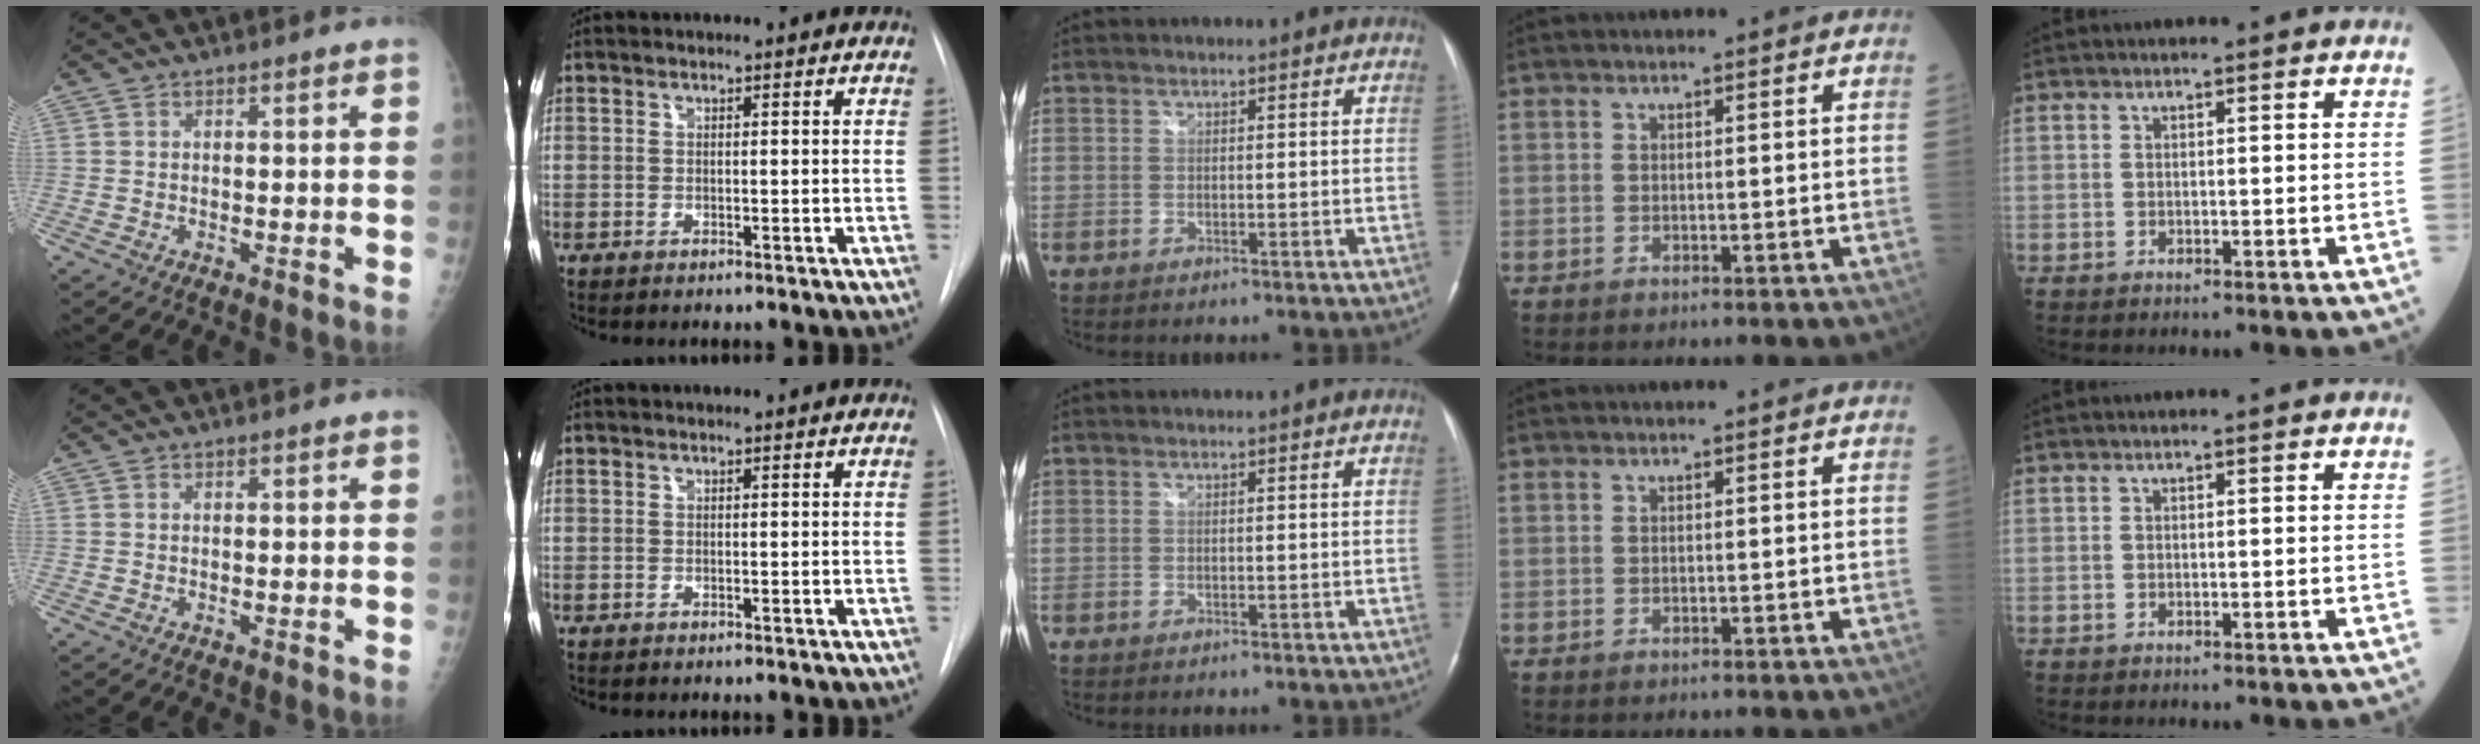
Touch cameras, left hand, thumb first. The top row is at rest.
{}